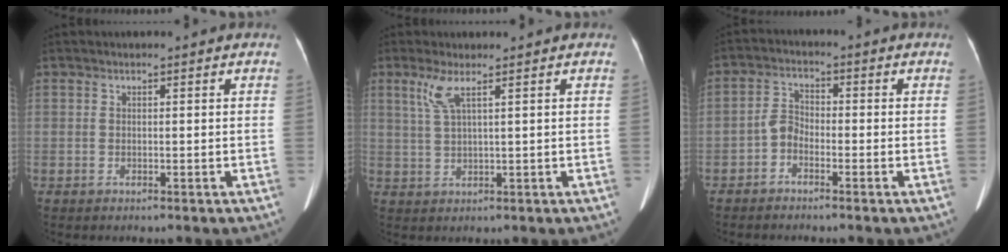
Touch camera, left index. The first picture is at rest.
{"total": 3.3, "force": [1.7, 0.0, 2.9], "torque": [-0.073, 0.006, 0.043]}
{"total": 2.9, "force": [-1.8, 1.7, 1.5], "torque": [-0.031, 0.004, -0.038]}